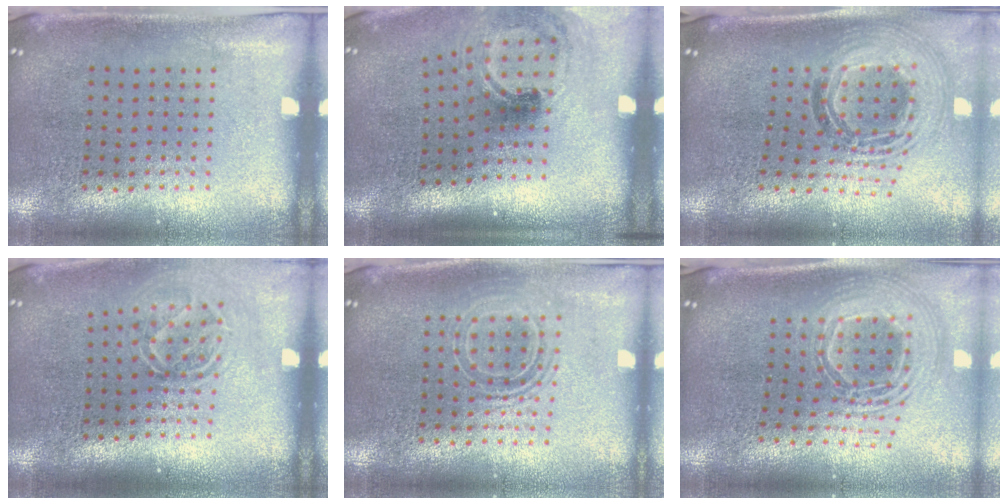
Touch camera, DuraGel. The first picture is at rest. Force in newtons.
{"total": 1.5, "press": 1.2, "slide": 1.0}
{"total": 1.9, "press": 1.6, "slide": 1.0}
{"total": 1.6, "press": 1.2, "slide": 1.1}
{"total": 1.7, "press": 1.3, "slide": 1.0}
{"total": 2.5, "press": 1.8, "slide": 1.6}